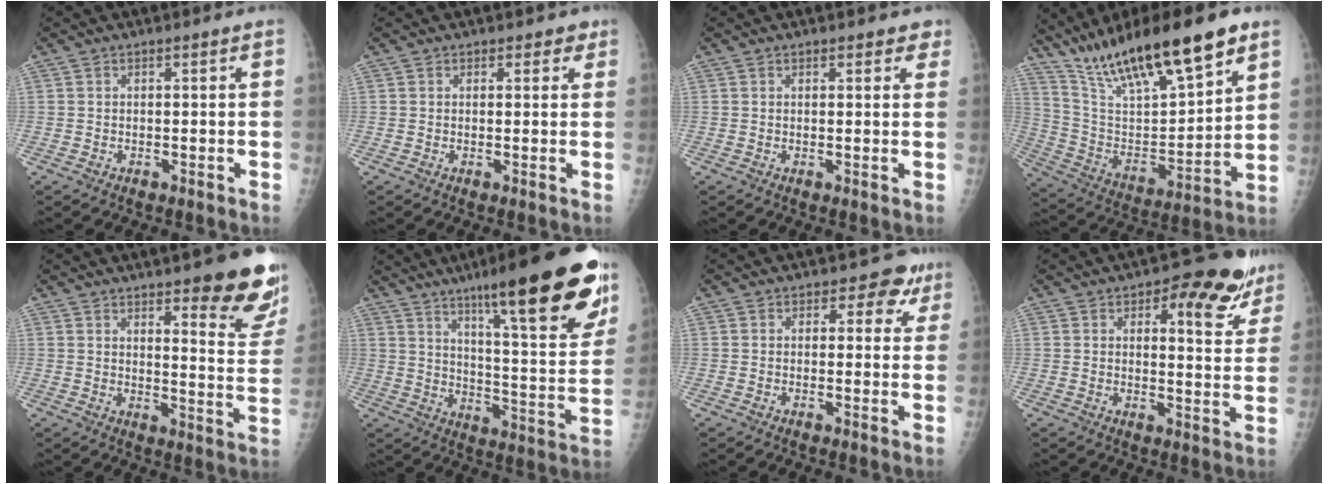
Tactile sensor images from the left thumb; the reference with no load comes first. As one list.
[{"total": 2.1, "force": [1.3, 1.4, 0.8], "torque": [0.014, -0.004, 0.010]}, {"total": 2.5, "force": [1.7, 1.4, 1.1], "torque": [0.014, -0.005, 0.015]}, {"total": 24.8, "force": [16.9, 6.5, 17.0], "torque": [-0.272, -0.046, 0.302]}, {"total": 17.1, "force": [11.0, 4.0, 12.4], "torque": [-0.120, -0.072, 0.138]}, {"total": 27.0, "force": [16.5, 4.7, 20.9], "torque": [-0.277, -0.059, 0.245]}, {"total": 5.3, "force": [3.0, 3.7, 2.4], "torque": [0.013, -0.008, 0.027]}, {"total": 12.6, "force": [7.4, 5.5, 8.6], "torque": [-0.055, -0.032, 0.092]}]